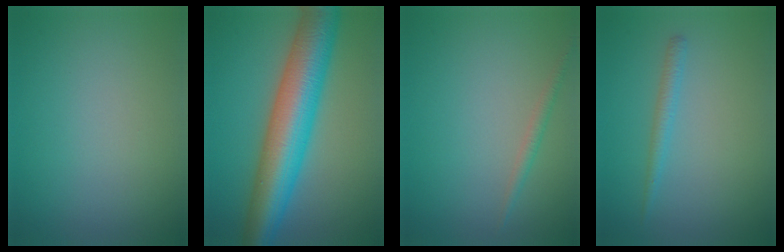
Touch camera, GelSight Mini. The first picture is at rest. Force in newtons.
{"total": 10.7, "press": 10.7, "slide": 0.1}
{"total": 1.2, "press": 1.1, "slide": 0.1}
{"total": 1.5, "press": 1.5, "slide": 0.0}